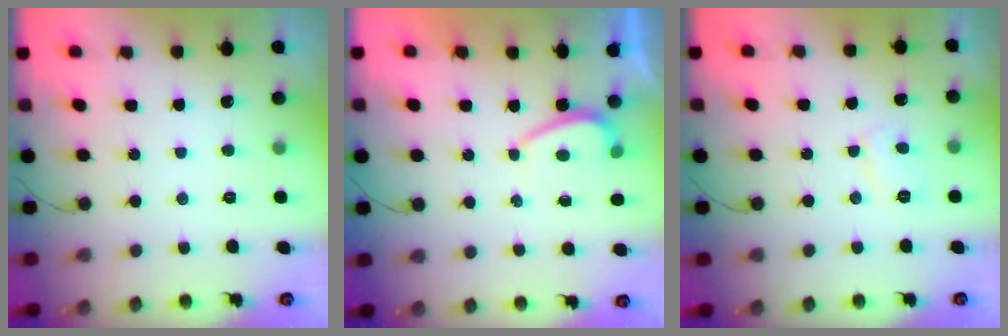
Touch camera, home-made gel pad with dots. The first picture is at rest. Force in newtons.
{"total": 0.6, "press": 0.3, "slide": 0.5}
{"total": 4.8, "press": 4.8, "slide": 0.6}